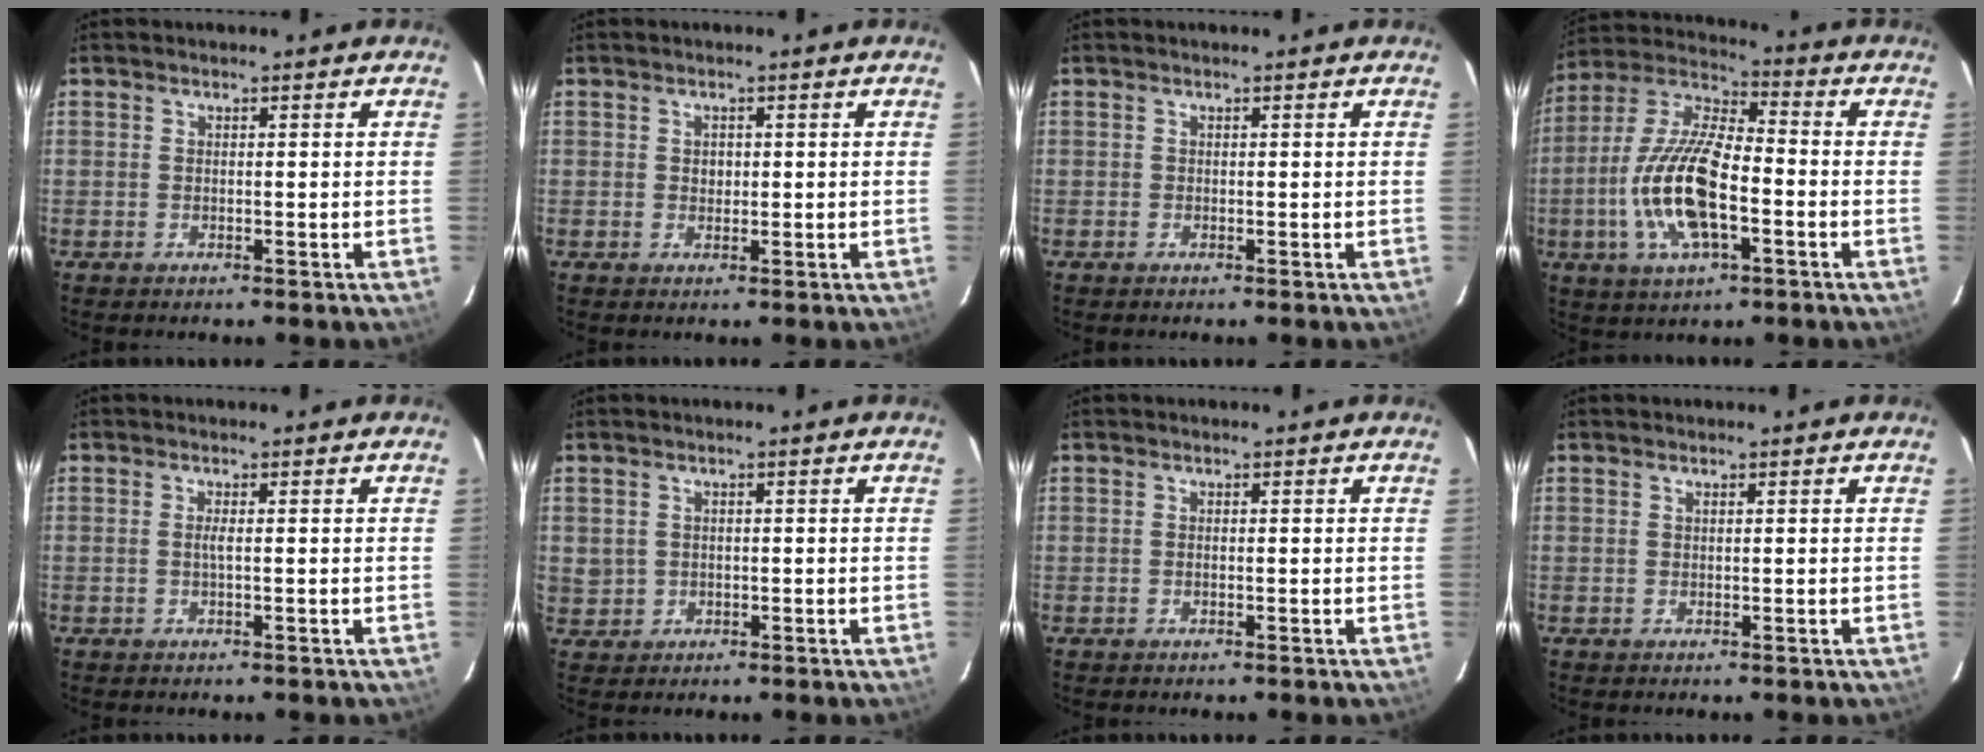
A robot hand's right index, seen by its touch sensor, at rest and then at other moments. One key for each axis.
{"total": 1.3, "fx": 0.2, "fy": 1.1, "fz": 0.6, "tx": -0.007, "ty": 0.004, "tz": 0.004}
{"total": 0.0}
{"total": 16.5, "fx": -4.3, "fy": 6.3, "fz": 14.7, "tx": -0.306, "ty": -0.004, "tz": -0.084}
{"total": 1.0, "fx": 0.0, "fy": -0.4, "fz": 0.9, "tx": -0.018, "ty": -0.001, "tz": -0.001}
{"total": 3.5, "fx": 0.2, "fy": 3.4, "fz": 0.7, "tx": -0.015, "ty": 0.005, "tz": 0.016}
{"total": 0.0}
{"total": 0.0}